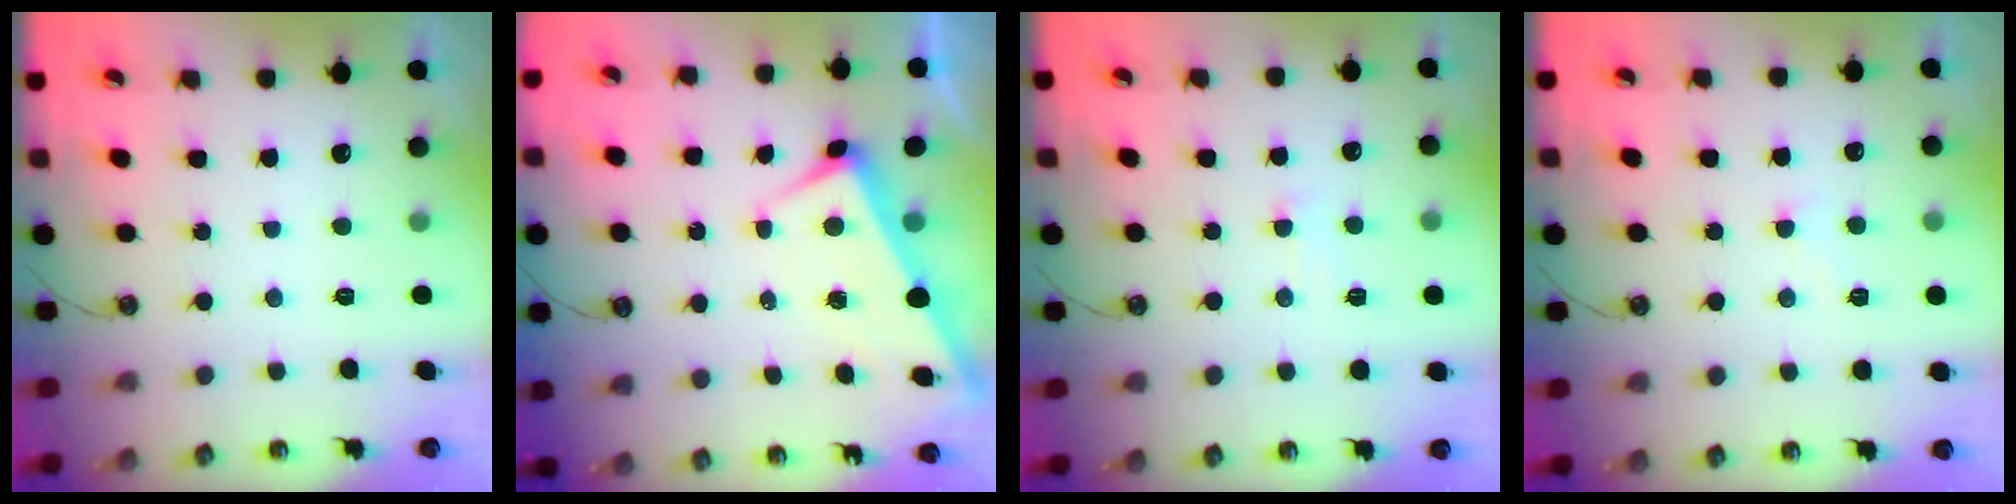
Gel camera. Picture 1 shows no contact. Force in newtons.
{"total": 2.8, "press": 2.8, "slide": 0.6}
{"total": 1.0, "press": 0.4, "slide": 0.9}
{"total": 0.9, "press": 0.6, "slide": 0.6}